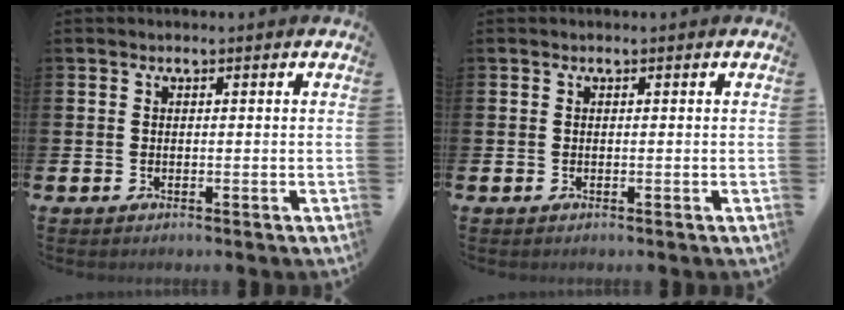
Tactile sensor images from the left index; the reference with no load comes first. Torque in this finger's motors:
{"motor_torque": [-0.01, 0.00, 0.00, 0.00]}